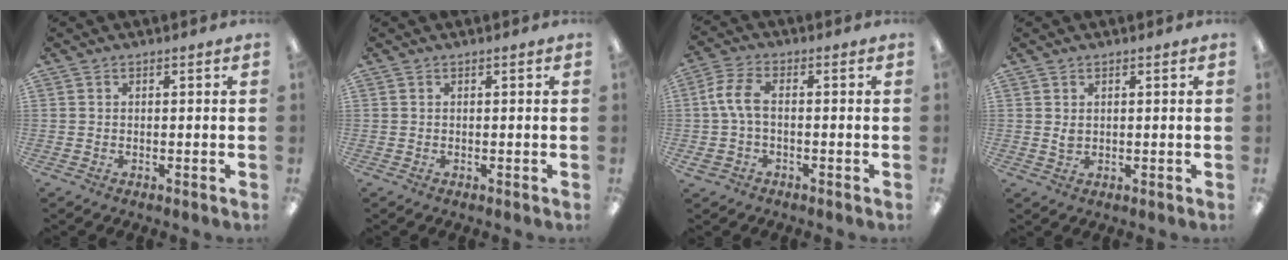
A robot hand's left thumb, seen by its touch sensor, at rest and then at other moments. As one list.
[{"total": 0.0}, {"total": 7.9, "force": [0.0, 4.4, 6.5], "torque": [-0.143, 0.006, -0.001]}, {"total": 1.7, "force": [0.7, 1.1, 1.1], "torque": [-0.017, 0.000, 0.010]}]